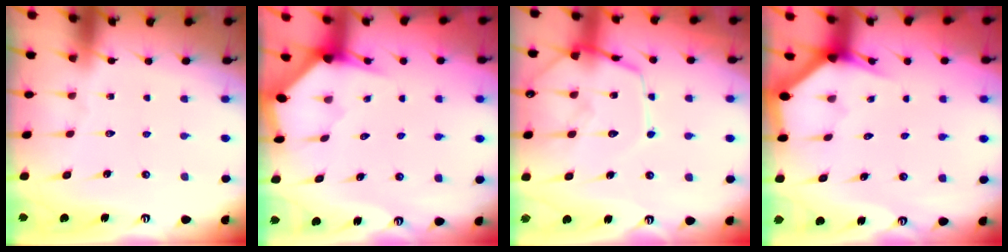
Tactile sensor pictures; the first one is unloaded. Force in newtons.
{"total": 2.9, "press": 2.9, "slide": 0.2}
{"total": 12.5, "press": 12.4, "slide": 1.2}
{"total": 3.1, "press": 3.1, "slide": 0.1}